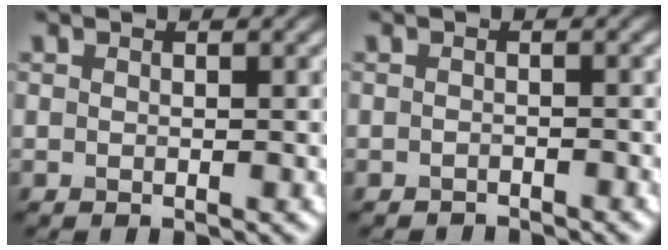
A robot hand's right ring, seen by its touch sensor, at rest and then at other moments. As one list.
[{"total": 1.6, "force": [-1.6, 0.2, 0.1], "torque": [0.003, -0.004, -0.026]}]